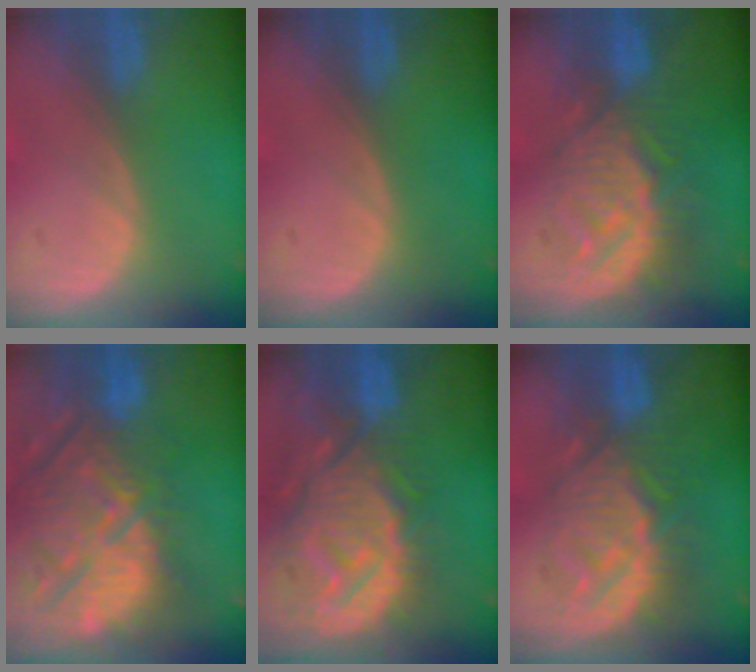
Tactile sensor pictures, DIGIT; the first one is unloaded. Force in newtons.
{"total": 0.0}
{"total": 9.2, "press": 8.8, "slide": 2.6}
{"total": 14.9, "press": 12.9, "slide": 7.4}
{"total": 14.0, "press": 12.1, "slide": 7.1}
{"total": 9.4, "press": 9.3, "slide": 1.4}